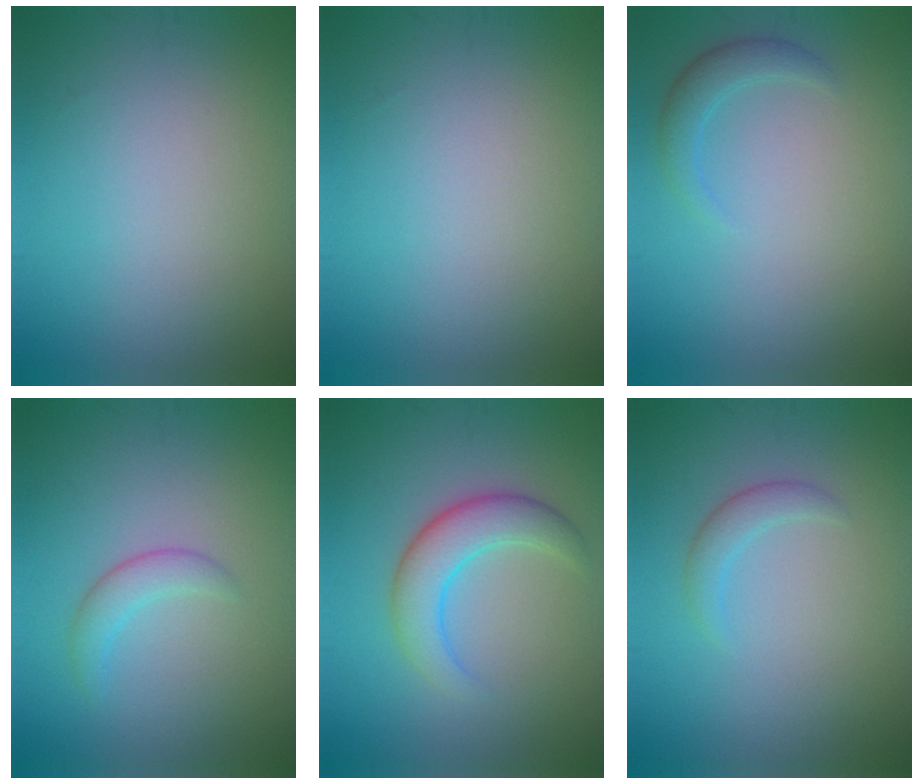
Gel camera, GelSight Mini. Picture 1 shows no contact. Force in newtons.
{"total": 0.0}
{"total": 2.1, "press": 2.1, "slide": 0.2}
{"total": 1.9, "press": 1.9, "slide": 0.1}
{"total": 4.5, "press": 4.5, "slide": 0.1}
{"total": 1.7, "press": 1.7, "slide": 0.2}